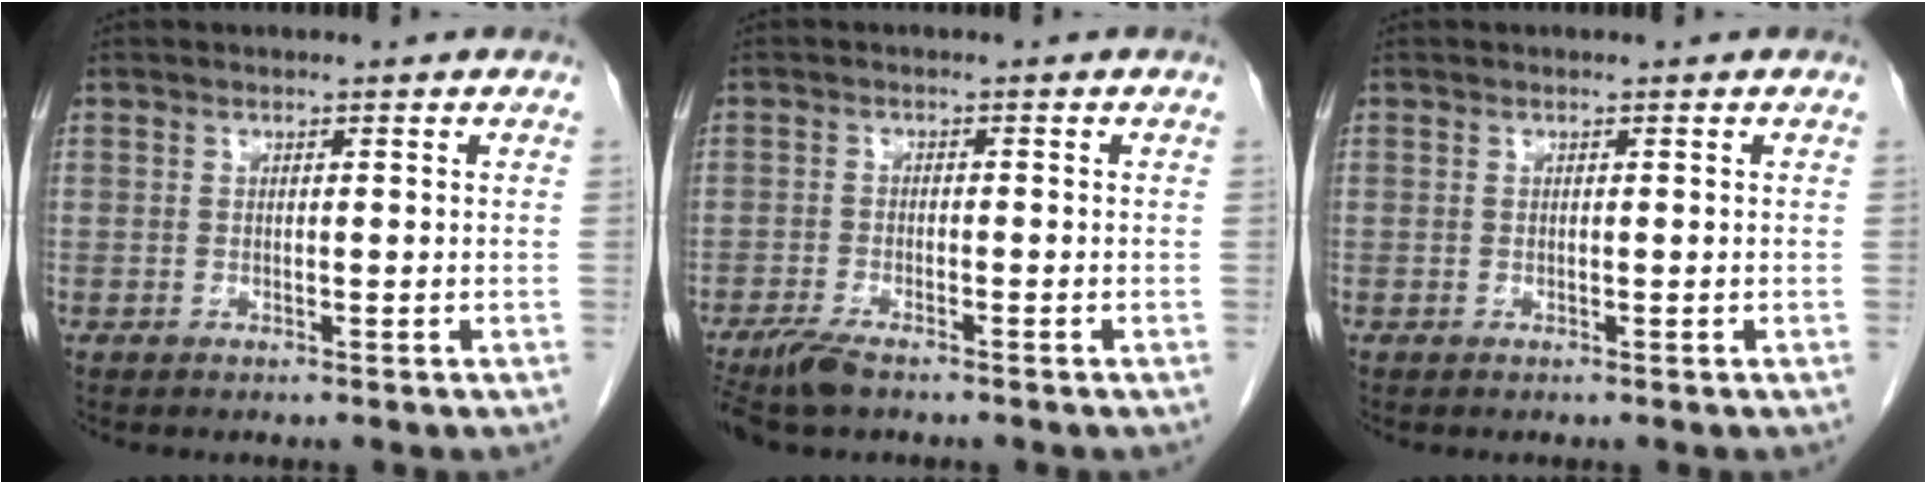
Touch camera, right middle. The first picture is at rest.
{"total": 5.1, "force": [-4.0, 1.0, 3.0], "torque": [-0.058, -0.012, -0.073]}
{"total": 0.0}